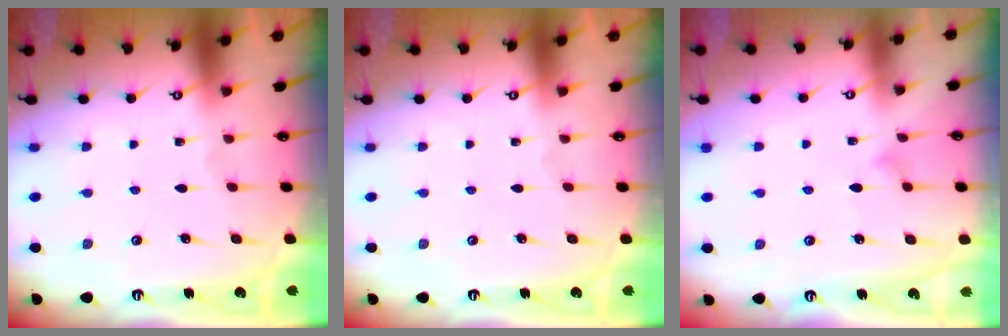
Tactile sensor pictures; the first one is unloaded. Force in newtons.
{"total": 0.0}
{"total": 6.5, "press": 6.5, "slide": 0.4}